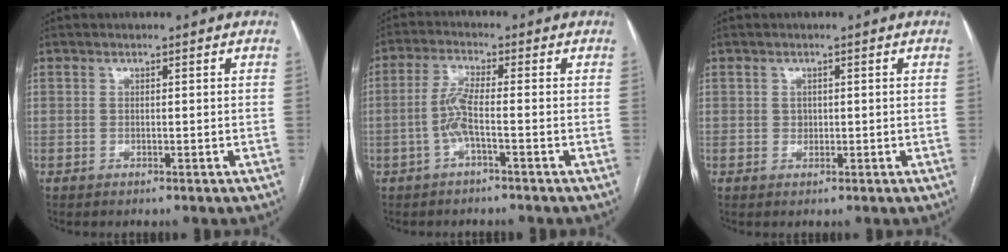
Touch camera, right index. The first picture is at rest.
{"total": 4.4, "force": [-1.4, 0.1, 4.2], "torque": [-0.091, 0.008, -0.029]}
{"total": 1.0, "force": [0.1, 0.9, 0.5], "torque": [-0.006, 0.001, 0.003]}